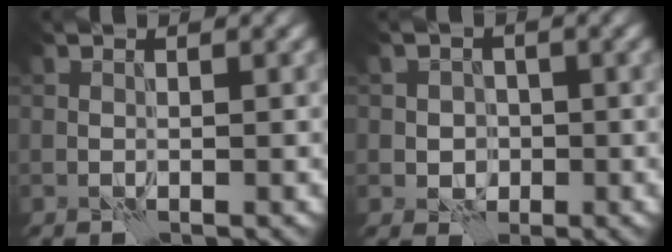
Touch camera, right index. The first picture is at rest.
{"total": 2.2, "force": [-0.6, 1.9, 0.8], "torque": [0.003, 0.000, -0.021]}